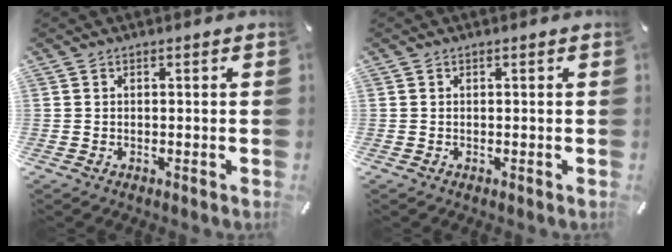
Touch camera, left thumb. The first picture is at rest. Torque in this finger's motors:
{"motor_torque": [0.00, 0.00, 0.00, 0.00, 0.00]}